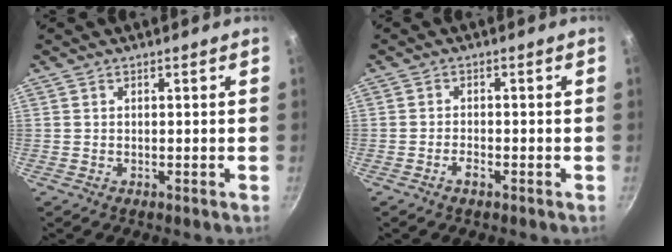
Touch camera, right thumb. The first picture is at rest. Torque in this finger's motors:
{"motor_torque": [-0.27, 0.03, -0.42, 0.26, 0.06]}